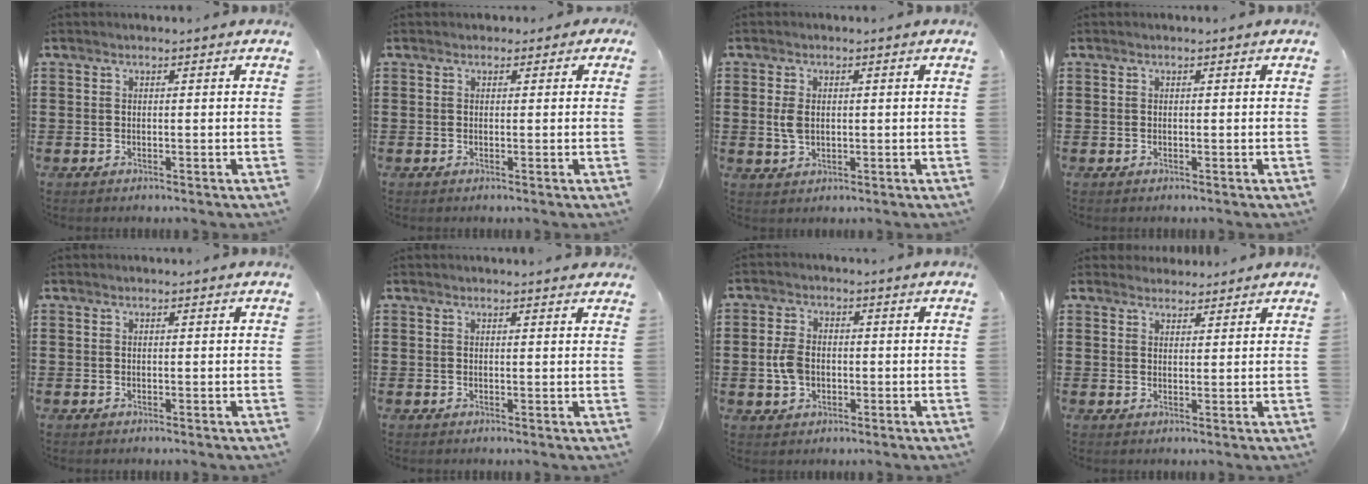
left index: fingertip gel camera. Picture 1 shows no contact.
{"total": 0.9, "force": [0.1, 0.9, 0.3], "torque": [-0.009, 0.007, 0.000]}
{"total": 3.2, "force": [0.3, 2.0, 2.5], "torque": [-0.068, 0.001, 0.000]}
{"total": 0.0}
{"total": 0.0}
{"total": 0.9, "force": [0.9, 0.1, 0.3], "torque": [0.001, -0.003, 0.015]}
{"total": 4.6, "force": [-0.5, 3.3, 3.3], "torque": [-0.095, -0.001, -0.017]}
{"total": 2.3, "force": [2.2, 0.9, -0.1], "torque": [-0.003, 0.002, 0.042]}